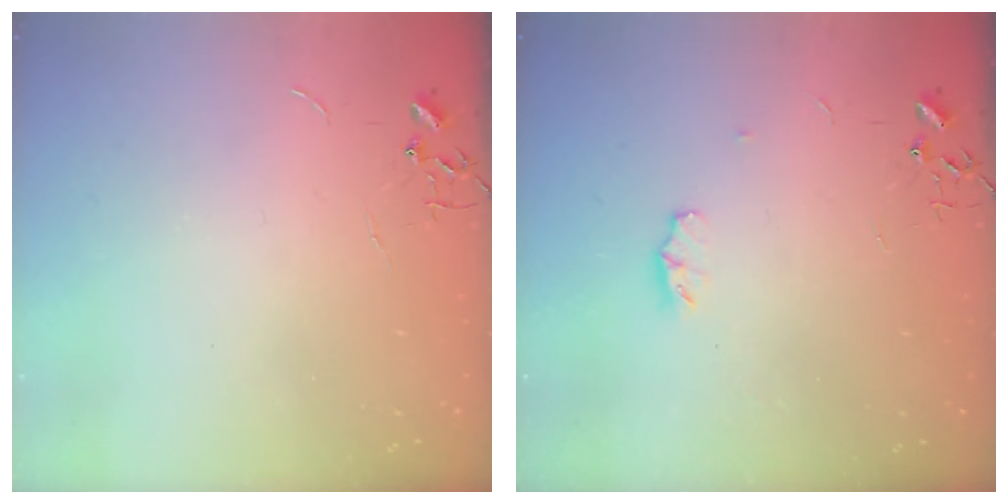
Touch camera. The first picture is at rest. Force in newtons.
{"total": 4.4, "press": 4.4, "slide": 0.7}